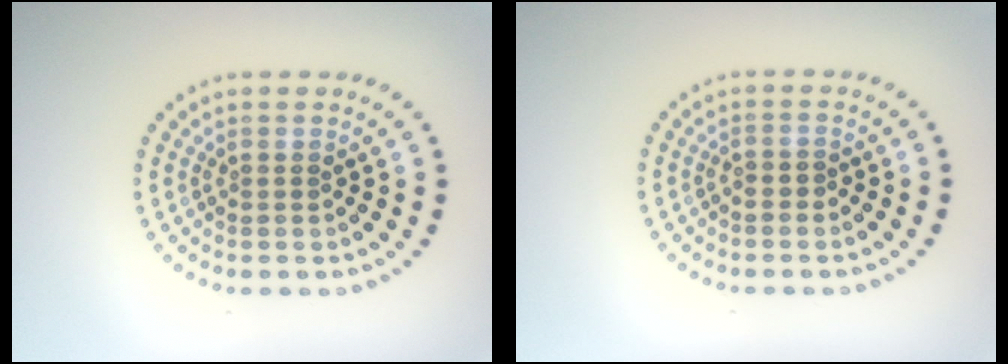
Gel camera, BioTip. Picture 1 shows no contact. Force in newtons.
{"total": 0.6, "press": 0.4, "slide": 0.4}